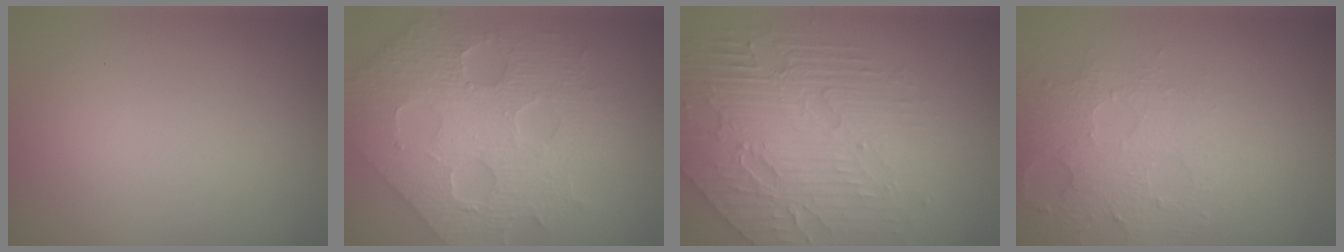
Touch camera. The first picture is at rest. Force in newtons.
{"total": 8.9, "press": 6.4, "slide": 6.2}
{"total": 7.8, "press": 5.4, "slide": 5.6}
{"total": 3.6, "press": 3.2, "slide": 1.8}